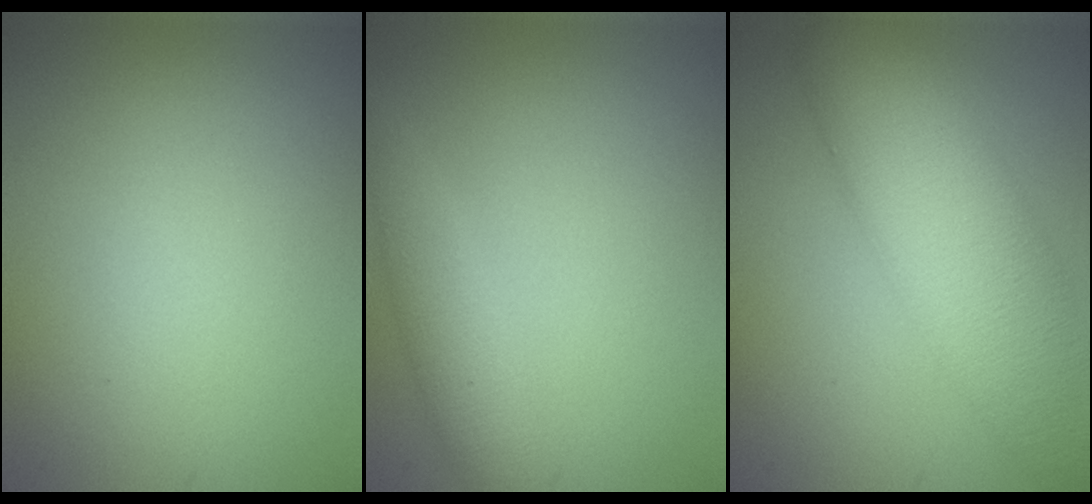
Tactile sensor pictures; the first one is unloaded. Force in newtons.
{"total": 2.3, "press": 2.3, "slide": 0.0}
{"total": 10.5, "press": 10.5, "slide": 0.8}